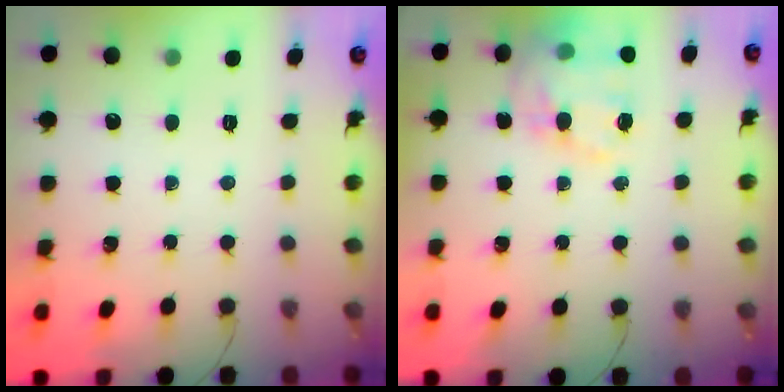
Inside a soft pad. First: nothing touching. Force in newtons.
{"total": 18.1, "press": 17.7, "slide": 3.9}